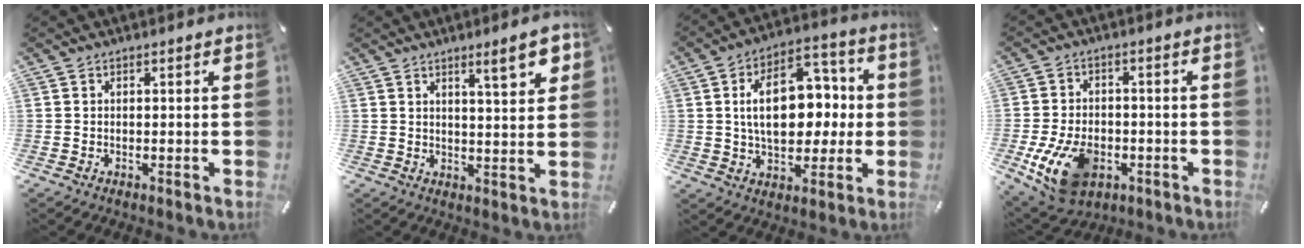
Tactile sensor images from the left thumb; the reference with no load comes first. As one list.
[{"total": 8.4, "force": [4.8, 1.7, 6.7], "torque": [-0.090, -0.025, 0.072]}, {"total": 17.7, "force": [1.2, 11.8, 13.2], "torque": [-0.208, 0.004, 0.021]}, {"total": 13.6, "force": [-4.5, 9.2, 8.9], "torque": [-0.176, 0.012, -0.079]}]